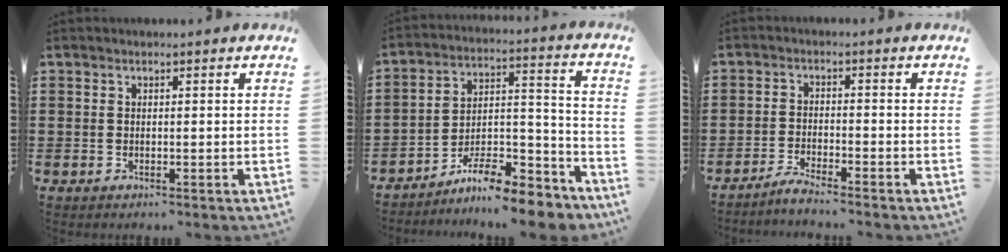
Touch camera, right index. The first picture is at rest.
{"total": 9.6, "force": [-8.6, 1.8, 3.8], "torque": [-0.051, 0.025, -0.164]}
{"total": 2.7, "force": [-2.7, -0.2, 0.4], "torque": [-0.011, 0.006, -0.054]}